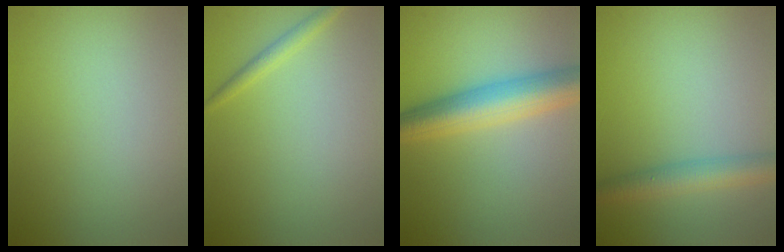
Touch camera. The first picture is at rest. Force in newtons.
{"total": 1.3, "press": 1.3, "slide": 0.0}
{"total": 6.3, "press": 6.3, "slide": 0.2}
{"total": 3.7, "press": 3.7, "slide": 0.1}